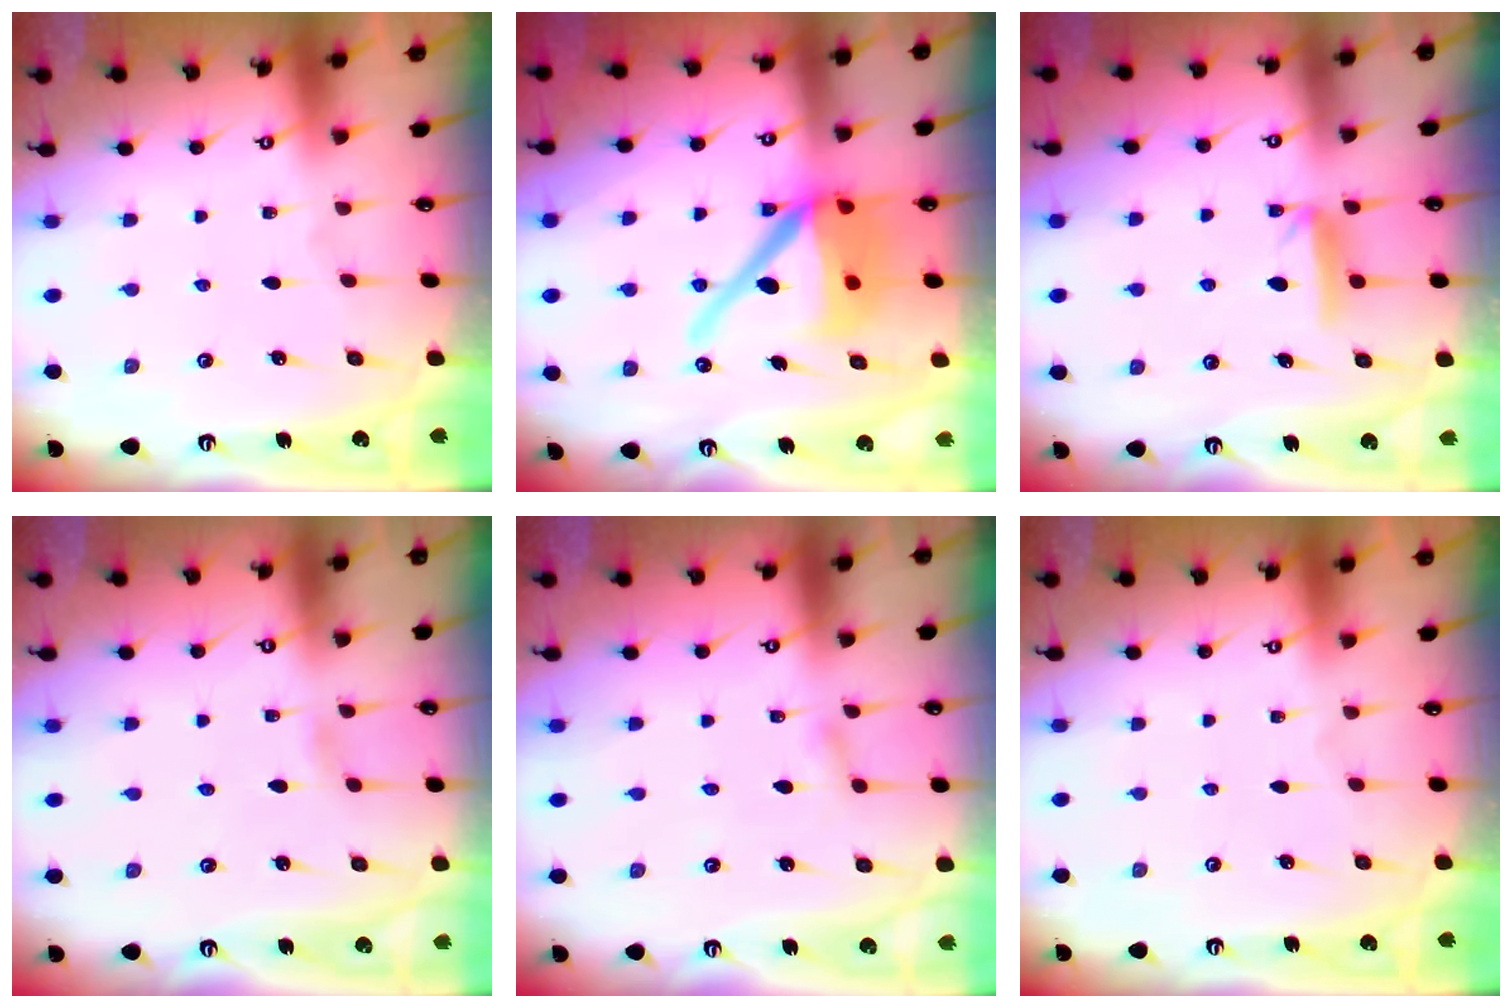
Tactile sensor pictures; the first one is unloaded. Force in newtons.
{"total": 15.3, "press": 15.1, "slide": 2.2}
{"total": 6.3, "press": 6.3, "slide": 0.7}
{"total": 1.2, "press": 1.2, "slide": 0.1}
{"total": 2.8, "press": 2.8, "slide": 0.3}
{"total": 0.0}